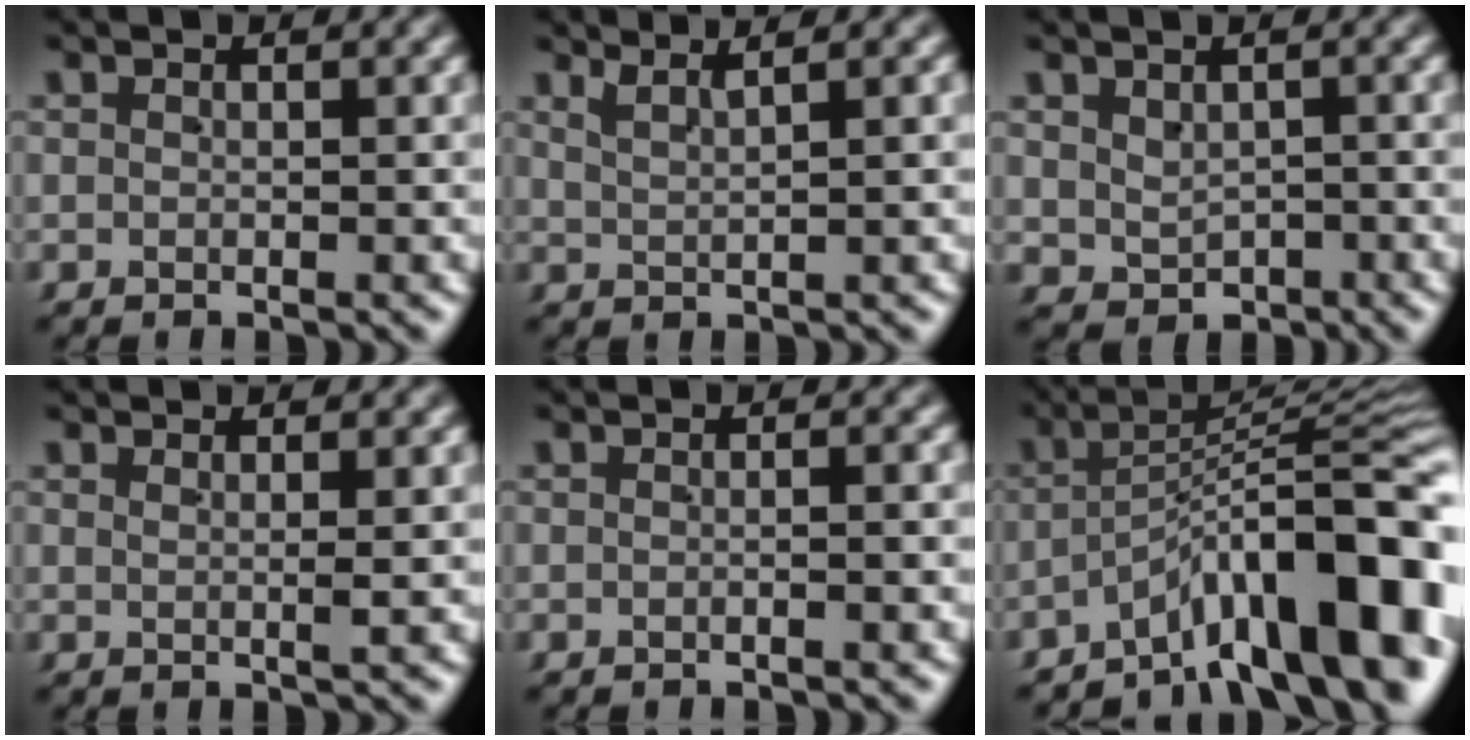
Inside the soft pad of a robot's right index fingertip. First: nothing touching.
{"total": 2.2, "force": [1.9, -0.3, 1.0], "torque": [-0.016, 0.001, 0.036]}
{"total": 1.6, "force": [0.0, 1.5, 0.6], "torque": [0.004, -0.011, 0.012]}
{"total": 1.1, "force": [0.5, -0.6, 0.8], "torque": [-0.014, -0.004, 0.013]}
{"total": 0.7, "force": [-0.5, -0.2, 0.4], "torque": [-0.006, 0.004, -0.011]}
{"total": 12.1, "force": [-5.3, 4.9, 9.7], "torque": [-0.136, -0.011, -0.074]}